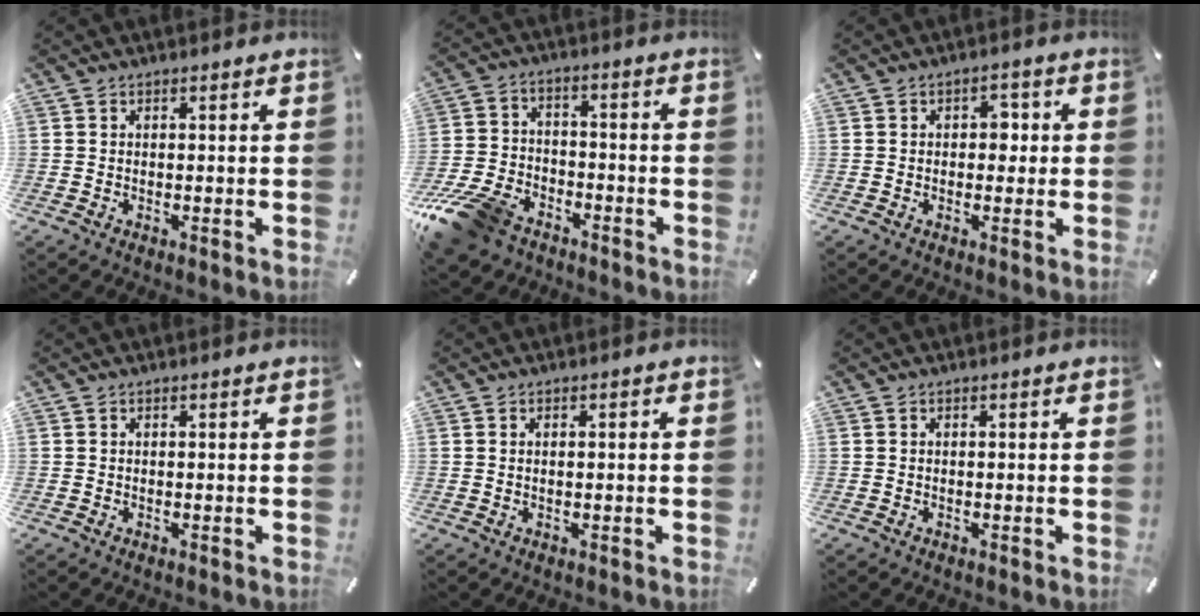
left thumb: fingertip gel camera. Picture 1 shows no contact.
{"total": 12.8, "force": [-8.9, 7.3, 5.7], "torque": [-0.110, 0.059, -0.166]}
{"total": 3.3, "force": [0.1, 2.3, 2.4], "torque": [-0.015, -0.002, -0.010]}
{"total": 0.0}
{"total": 1.1, "force": [0.0, 0.2, 1.1], "torque": [-0.021, -0.002, 0.000]}
{"total": 0.0}